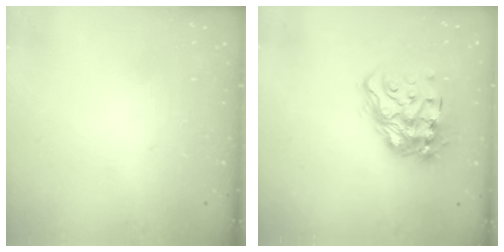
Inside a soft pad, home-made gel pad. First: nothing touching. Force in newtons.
{"total": 15.3, "press": 15.2, "slide": 1.3}